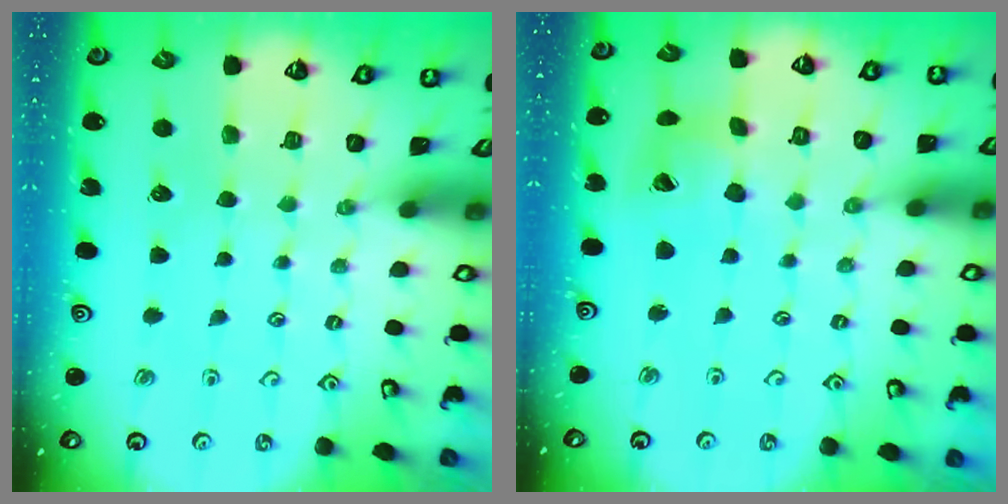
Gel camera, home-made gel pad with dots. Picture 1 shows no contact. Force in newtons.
{"total": 11.1, "press": 11.0, "slide": 1.4}